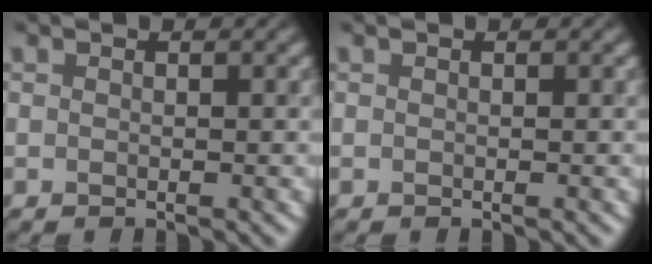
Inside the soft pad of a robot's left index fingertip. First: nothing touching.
{"total": 0.0}